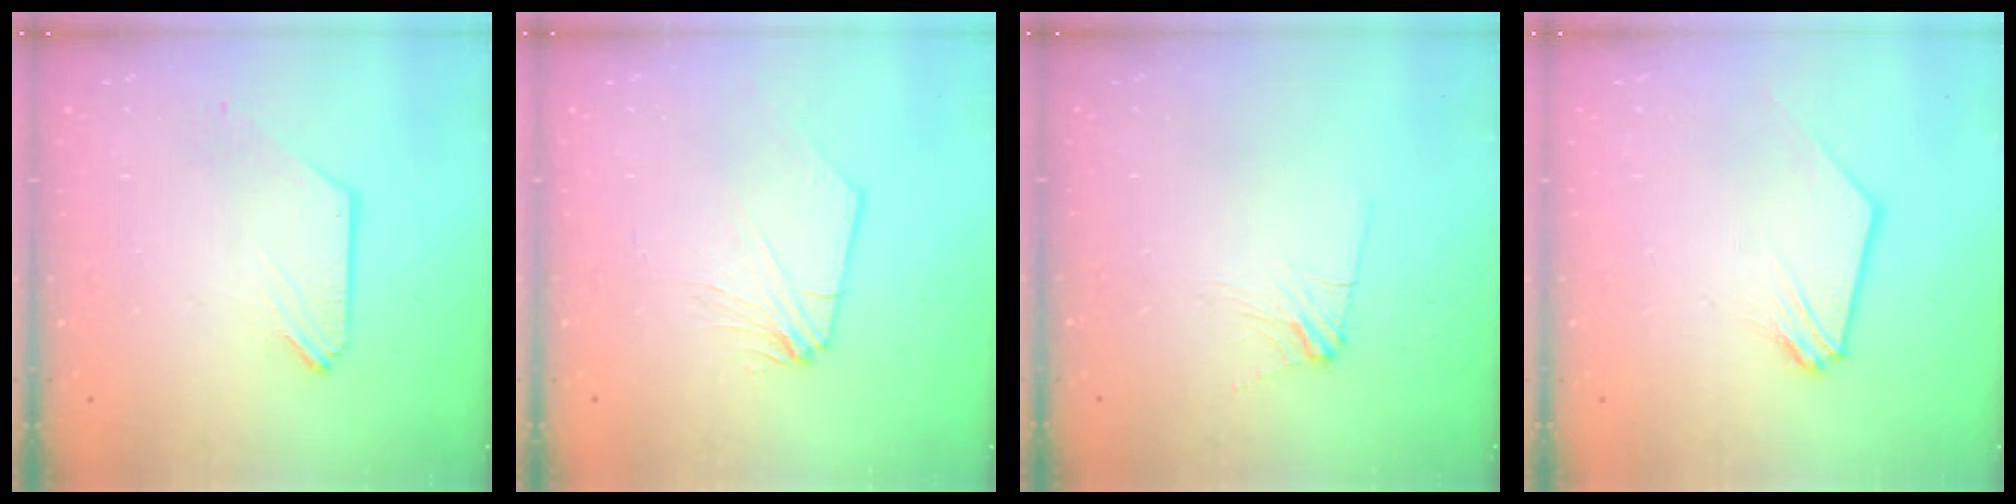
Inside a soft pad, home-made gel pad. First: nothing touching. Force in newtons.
{"total": 2.1, "press": 2.1, "slide": 0.2}
{"total": 4.1, "press": 4.1, "slide": 0.6}
{"total": 0.9, "press": 0.8, "slide": 0.2}